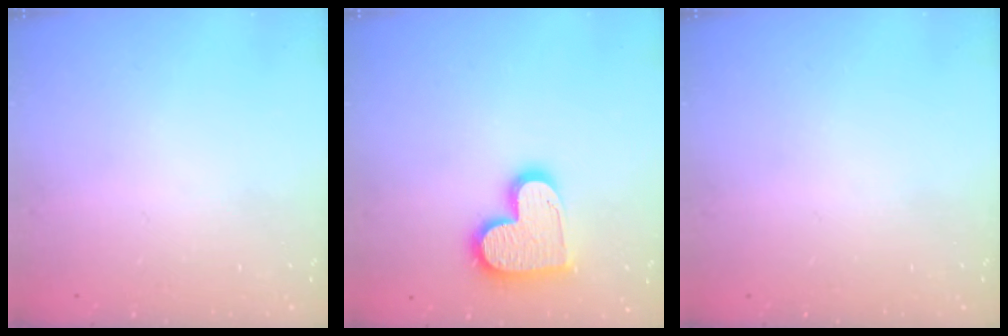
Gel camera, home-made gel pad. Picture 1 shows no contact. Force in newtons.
{"total": 15.1, "press": 15.1, "slide": 1.1}
{"total": 0.0}